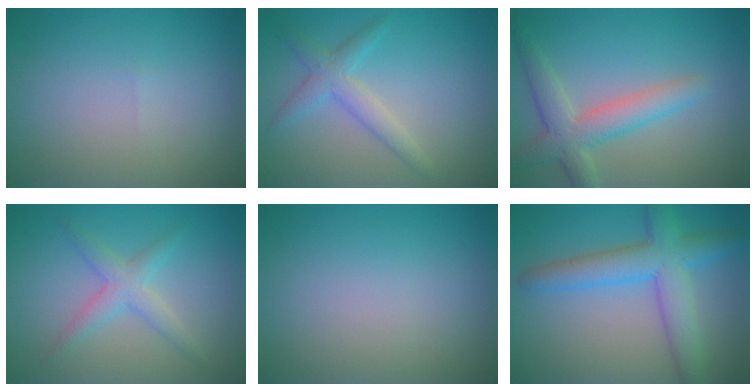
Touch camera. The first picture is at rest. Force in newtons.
{"total": 2.6, "press": 2.6, "slide": 0.1}
{"total": 4.4, "press": 4.4, "slide": 0.3}
{"total": 2.6, "press": 2.6, "slide": 0.1}
{"total": 0.0}
{"total": 5.9, "press": 5.9, "slide": 0.2}